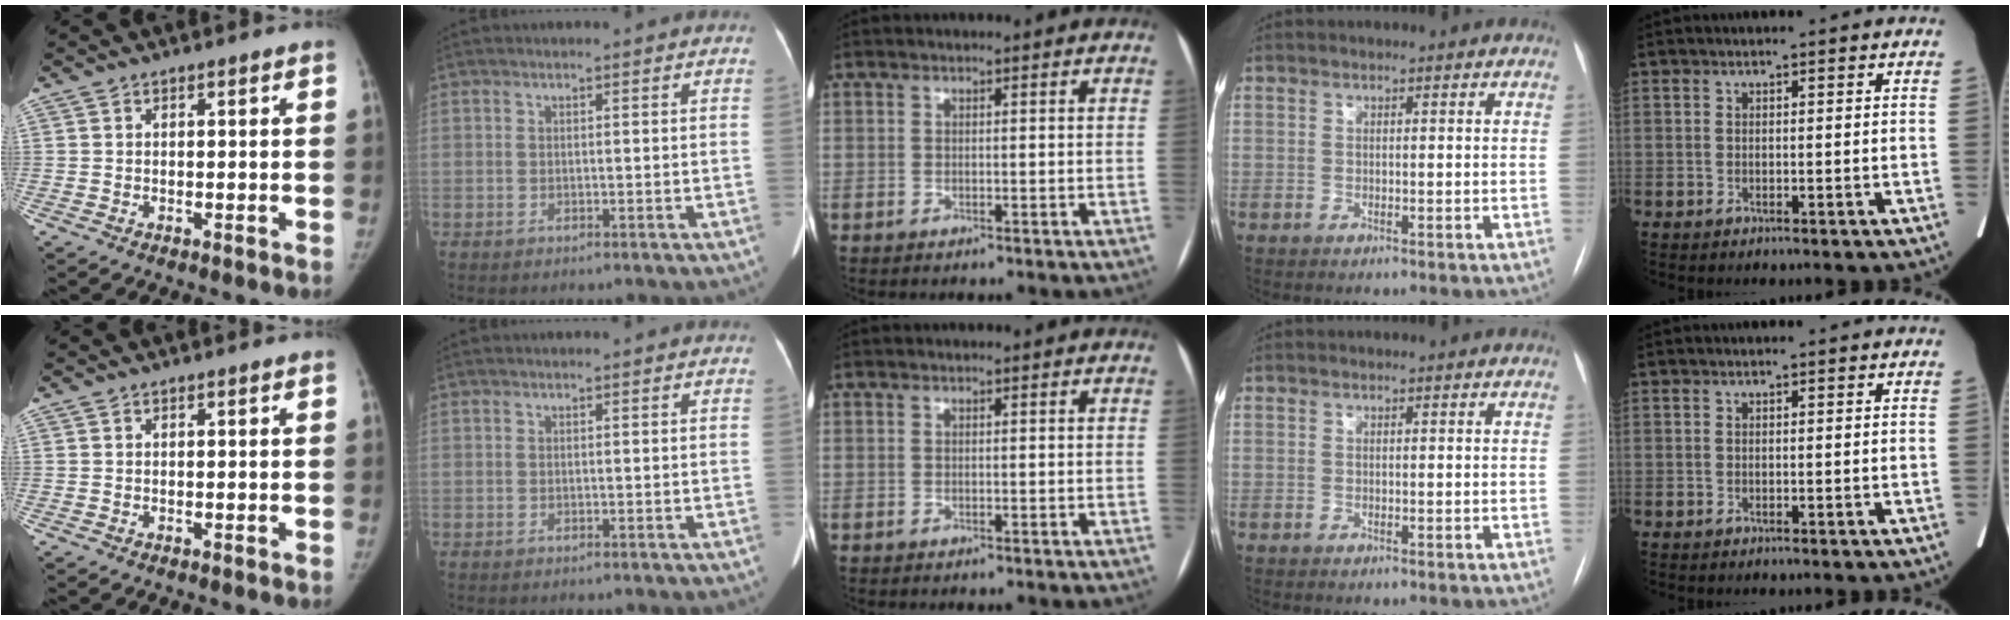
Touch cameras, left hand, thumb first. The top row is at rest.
{}